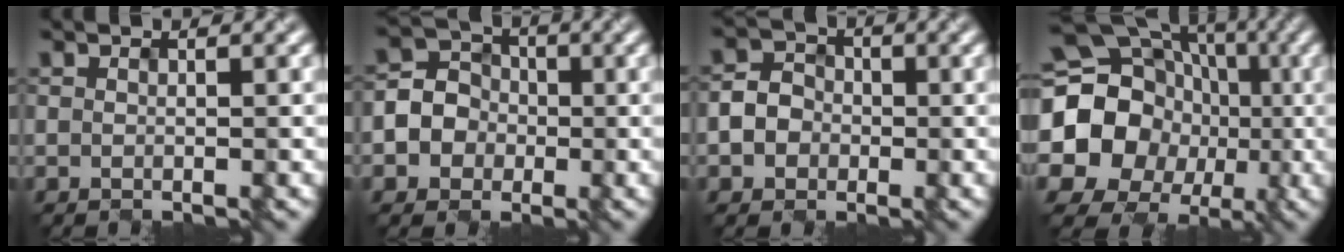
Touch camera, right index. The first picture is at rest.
{"total": 4.7, "force": [-1.3, 4.4, 1.0], "torque": [0.000, 0.013, -0.040]}
{"total": 2.9, "force": [-1.2, 2.5, 0.7], "torque": [-0.011, 0.002, -0.027]}
{"total": 21.1, "force": [-0.2, 19.6, 8.0], "torque": [-0.162, 0.028, -0.054]}